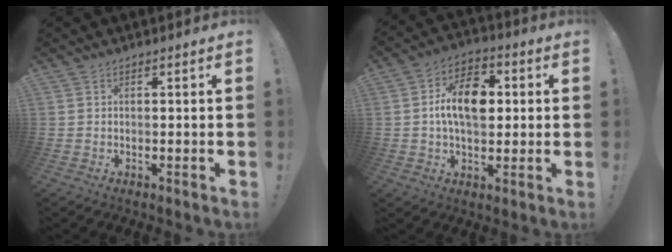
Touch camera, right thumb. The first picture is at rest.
{"total": 13.5, "force": [1.1, 8.4, 10.5], "torque": [-0.172, 0.012, 0.022]}